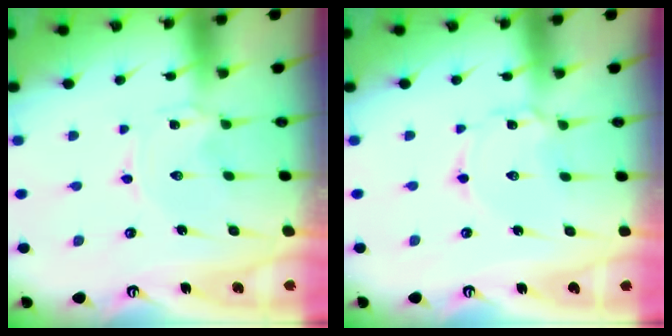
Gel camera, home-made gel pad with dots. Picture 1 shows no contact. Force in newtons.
{"total": 2.4, "press": 2.4, "slide": 0.1}